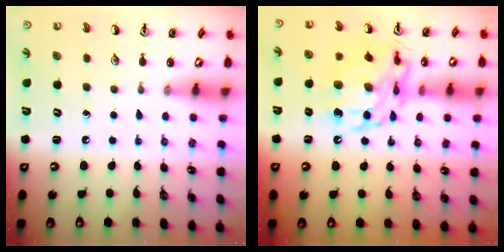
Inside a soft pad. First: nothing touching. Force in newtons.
{"total": 14.2, "press": 14.2, "slide": 1.1}